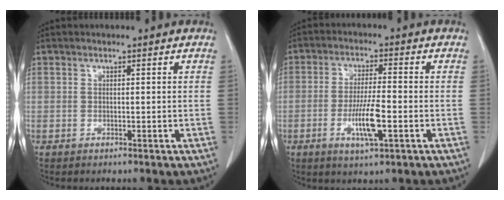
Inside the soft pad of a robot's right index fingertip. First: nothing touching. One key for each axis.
{"total": 7.0, "fx": -2.2, "fy": 1.0, "fz": 6.6, "tx": -0.124, "ty": -0.007, "tz": -0.038}